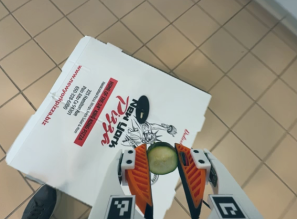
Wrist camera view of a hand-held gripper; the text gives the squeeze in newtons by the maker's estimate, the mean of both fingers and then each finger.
{"total": 8.0, "left": 7.8, "right": 8.2}